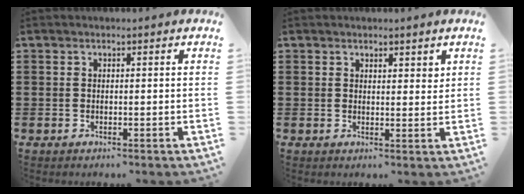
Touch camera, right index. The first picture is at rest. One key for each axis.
{"total": 1.8, "fx": 1.5, "fy": 0.9, "fz": 0.5, "tx": -0.004, "ty": 0.001, "tz": 0.028}